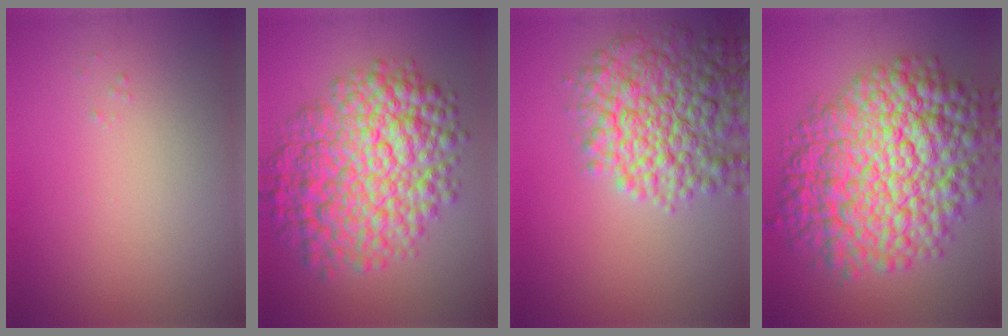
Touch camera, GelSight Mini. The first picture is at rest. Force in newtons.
{"total": 10.9, "press": 10.9, "slide": 0.2}
{"total": 8.4, "press": 8.4, "slide": 0.3}
{"total": 13.9, "press": 13.9, "slide": 0.3}